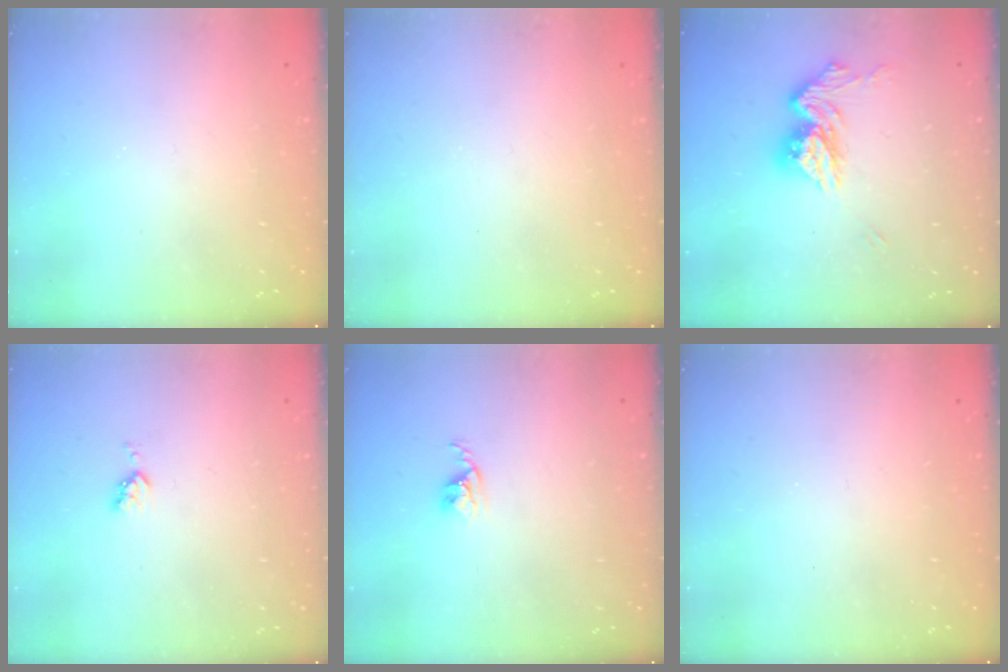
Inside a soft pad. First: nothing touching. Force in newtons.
{"total": 0.0}
{"total": 11.7, "press": 11.7, "slide": 0.9}
{"total": 4.0, "press": 4.0, "slide": 0.5}
{"total": 2.7, "press": 2.7, "slide": 0.4}
{"total": 0.0}